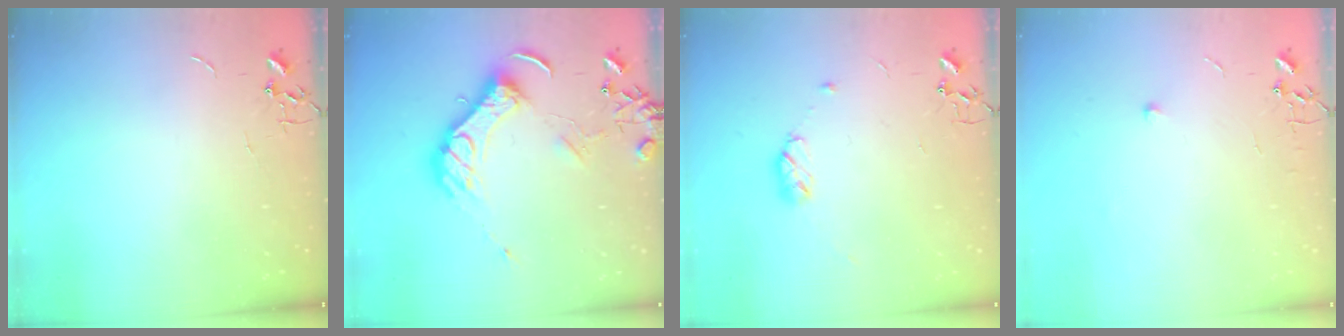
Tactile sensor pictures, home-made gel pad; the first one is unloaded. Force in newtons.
{"total": 13.8, "press": 13.7, "slide": 2.2}
{"total": 6.6, "press": 6.5, "slide": 0.7}
{"total": 4.7, "press": 4.7, "slide": 0.6}